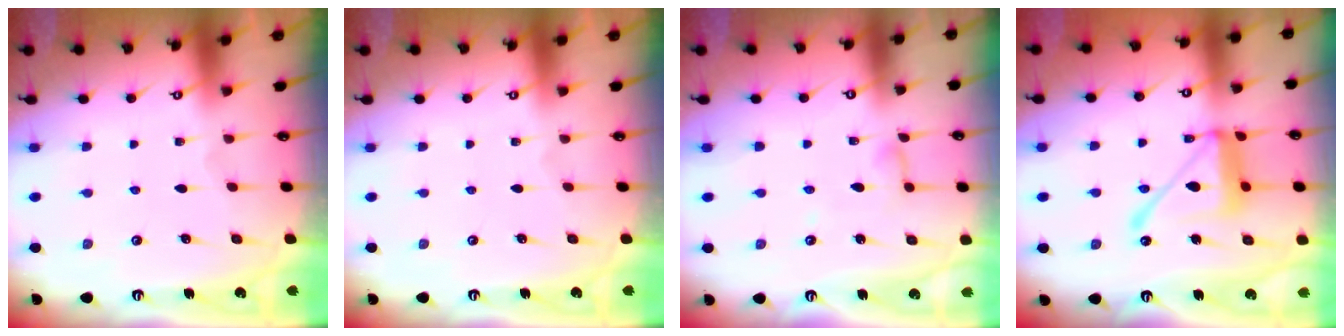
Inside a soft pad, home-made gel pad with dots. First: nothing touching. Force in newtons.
{"total": 0.0}
{"total": 4.2, "press": 4.2, "slide": 0.3}
{"total": 18.8, "press": 18.8, "slide": 1.7}